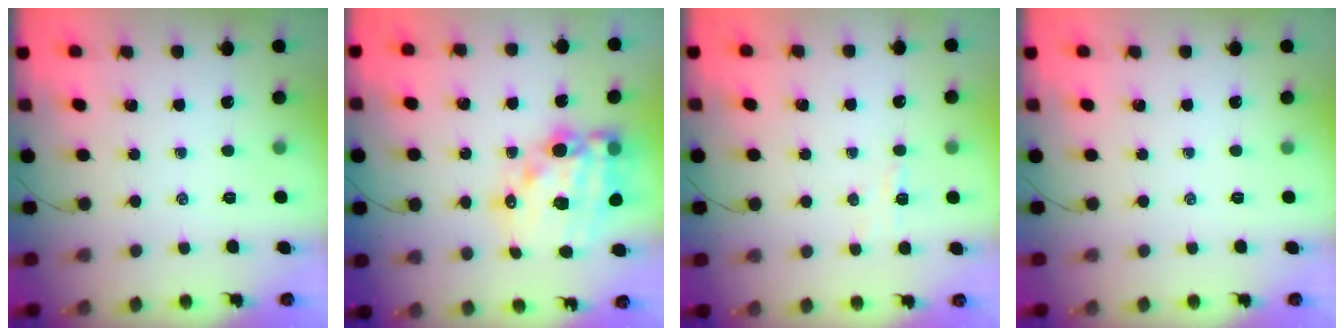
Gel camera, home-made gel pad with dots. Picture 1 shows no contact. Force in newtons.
{"total": 18.3, "press": 17.8, "slide": 4.1}
{"total": 2.6, "press": 2.5, "slide": 0.9}
{"total": 0.0}